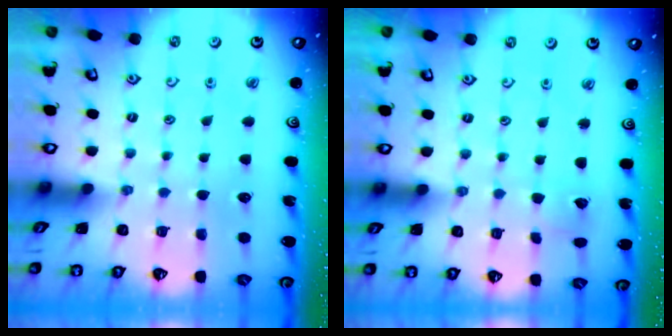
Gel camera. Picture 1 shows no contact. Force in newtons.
{"total": 2.4, "press": 2.4, "slide": 0.2}